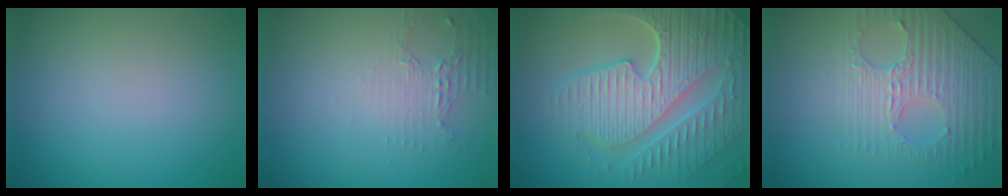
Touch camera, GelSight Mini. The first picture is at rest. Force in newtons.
{"total": 2.2, "press": 1.5, "slide": 1.5}
{"total": 8.9, "press": 6.4, "slide": 6.2}
{"total": 3.8, "press": 3.6, "slide": 1.3}